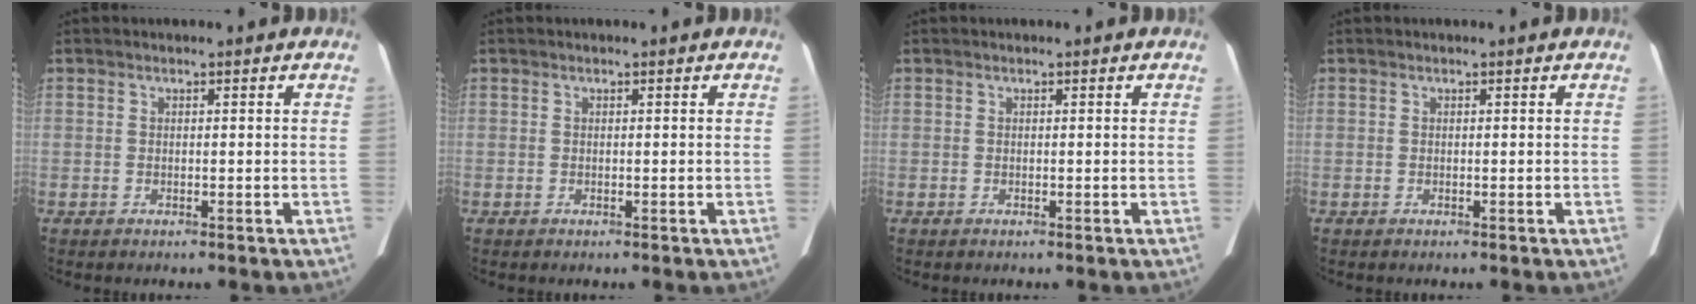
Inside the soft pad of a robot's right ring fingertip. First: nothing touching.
{"total": 0.0}
{"total": 0.0}
{"total": 0.0}